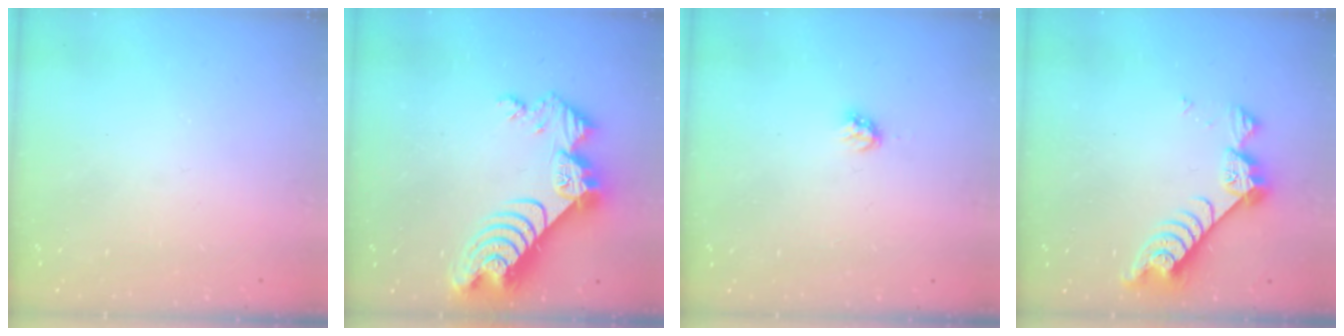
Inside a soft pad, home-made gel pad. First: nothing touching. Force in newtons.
{"total": 14.6, "press": 14.5, "slide": 1.5}
{"total": 2.8, "press": 2.8, "slide": 0.2}
{"total": 8.8, "press": 8.8, "slide": 0.8}